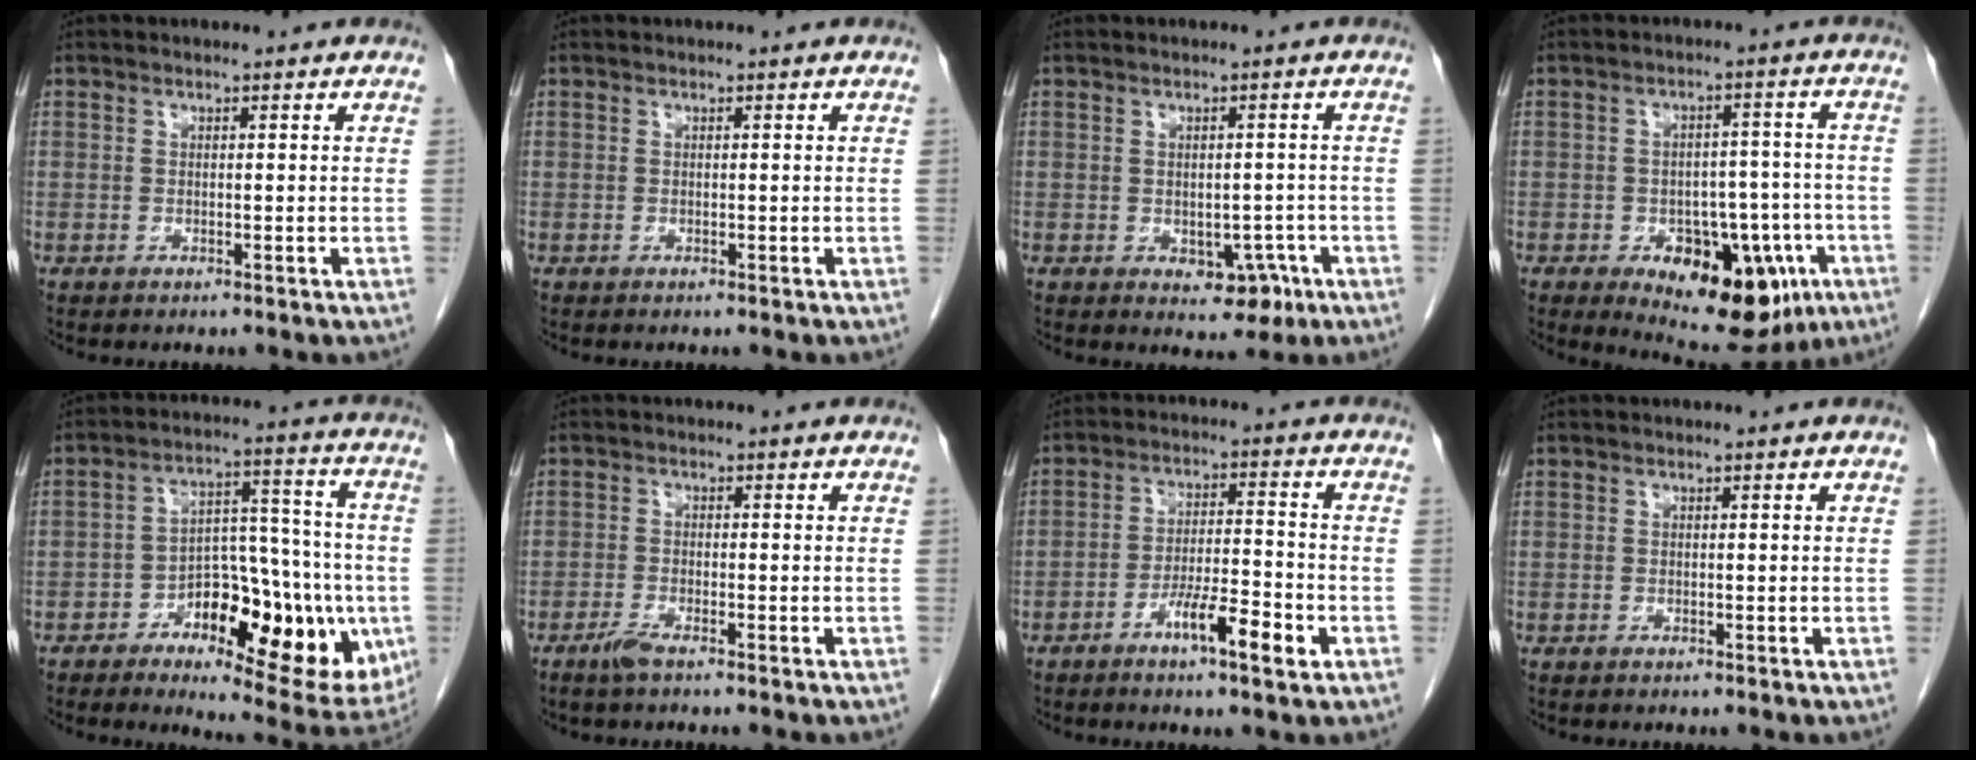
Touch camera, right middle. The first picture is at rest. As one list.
[{"total": 0.0}, {"total": 4.3, "force": [-1.7, 2.7, 2.8], "torque": [-0.025, 0.003, -0.013]}, {"total": 15.2, "force": [-7.1, 7.6, 11.1], "torque": [-0.134, 0.015, -0.087]}, {"total": 18.8, "force": [-6.2, 7.5, 16.1], "torque": [-0.196, 0.017, -0.080]}, {"total": 2.1, "force": [-1.7, 0.1, 1.3], "torque": [-0.035, -0.004, -0.035]}, {"total": 7.3, "force": [-3.7, 0.8, 6.2], "torque": [-0.107, 0.002, -0.062]}, {"total": 0.0}]